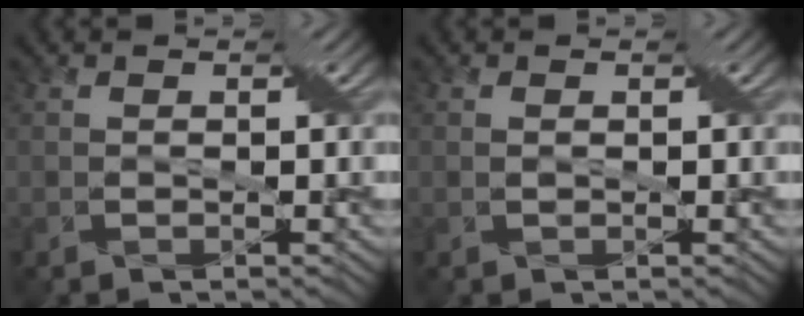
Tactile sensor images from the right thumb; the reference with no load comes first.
{"total": 0.7, "force": [0.0, 0.2, 0.7], "torque": [-0.014, -0.002, 0.005]}